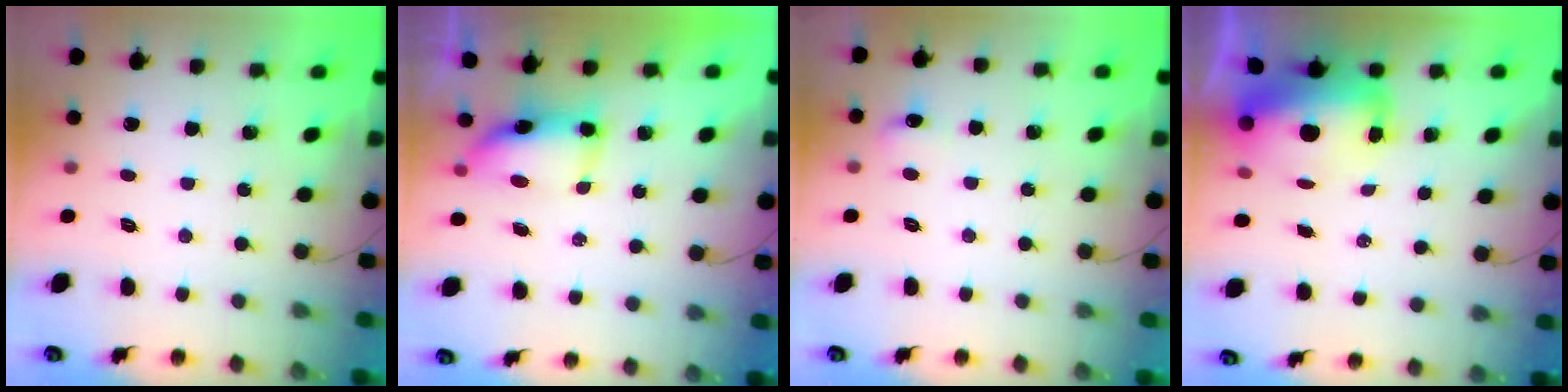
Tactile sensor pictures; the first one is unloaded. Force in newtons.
{"total": 8.1, "press": 8.0, "slide": 0.7}
{"total": 4.6, "press": 4.0, "slide": 2.3}
{"total": 11.7, "press": 11.3, "slide": 2.8}